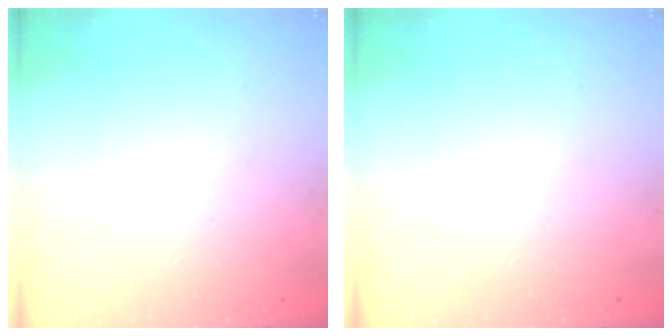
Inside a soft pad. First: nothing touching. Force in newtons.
{"total": 0.0}